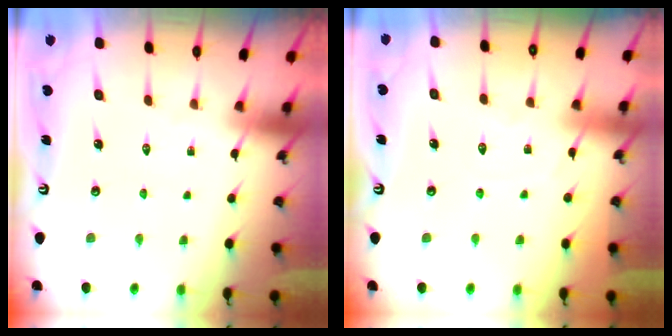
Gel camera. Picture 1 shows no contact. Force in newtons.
{"total": 4.8, "press": 4.7, "slide": 0.6}